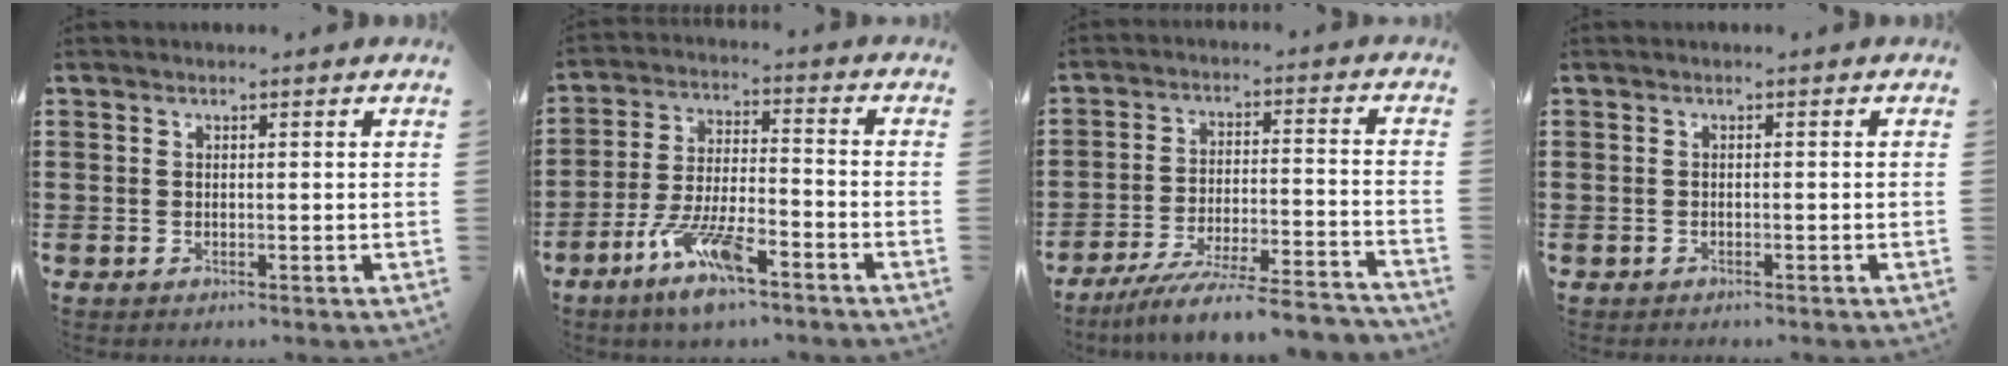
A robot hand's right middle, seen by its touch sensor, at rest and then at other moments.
{"total": 10.2, "force": [-6.4, 2.4, 7.6], "torque": [-0.163, -0.005, -0.121]}
{"total": 8.4, "force": [-7.7, 0.0, 3.4], "torque": [-0.062, 0.001, -0.148]}
{"total": 0.7, "force": [-0.7, 0.3, 0.0], "torque": [-0.001, 0.003, -0.015]}